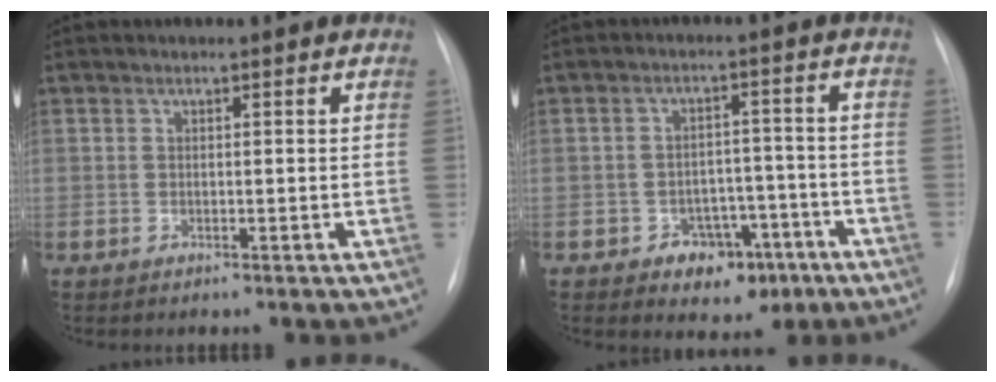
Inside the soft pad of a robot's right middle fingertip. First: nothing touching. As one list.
[{"total": 6.8, "force": [-3.7, 4.8, 3.2], "torque": [-0.036, 0.023, -0.045]}]